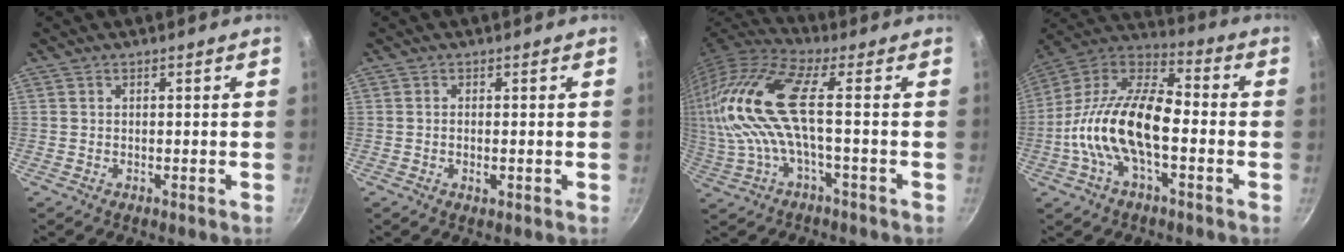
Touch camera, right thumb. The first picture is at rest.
{"total": 1.5, "force": [-0.3, 0.6, 1.3], "torque": [-0.026, 0.000, -0.007]}
{"total": 15.2, "force": [0.9, 4.3, 14.6], "torque": [-0.307, 0.014, 0.016]}
{"total": 19.6, "force": [-3.7, 9.6, 16.6], "torque": [-0.294, 0.044, -0.087]}